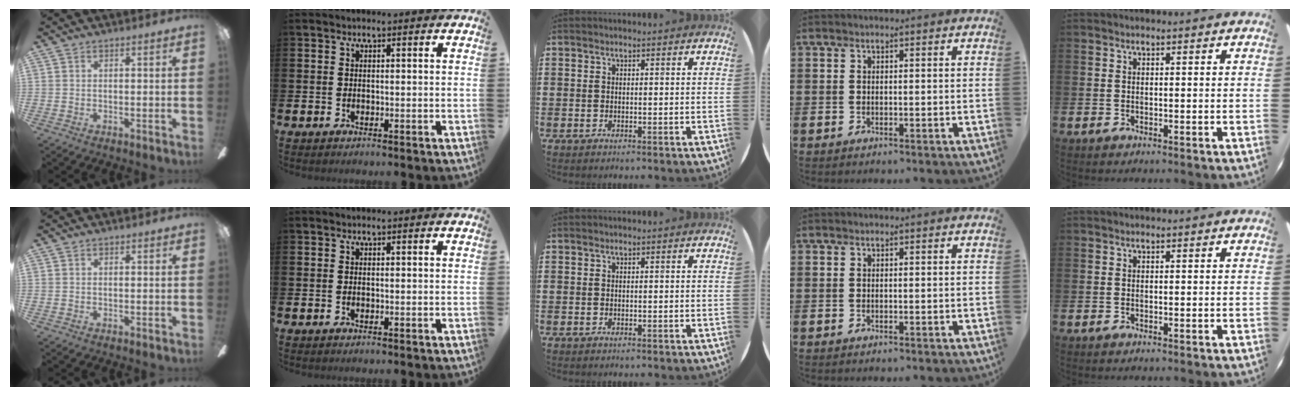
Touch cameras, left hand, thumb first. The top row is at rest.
{}